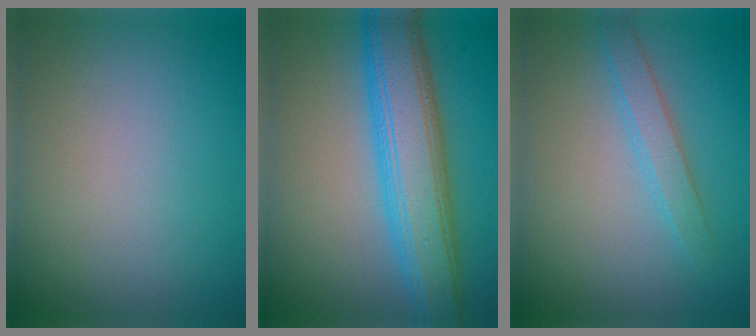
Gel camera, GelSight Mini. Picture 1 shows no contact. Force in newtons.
{"total": 8.0, "press": 8.0, "slide": 0.0}
{"total": 2.1, "press": 2.1, "slide": 0.1}